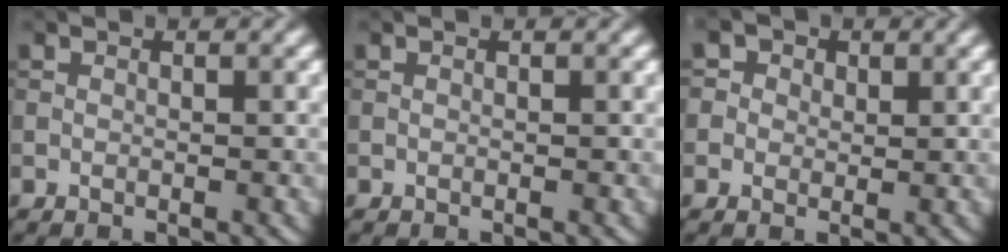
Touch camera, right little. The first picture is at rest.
{"total": 0.0}
{"total": 1.3, "force": [0.5, 1.2, 0.0], "torque": [0.009, -0.002, -0.017]}